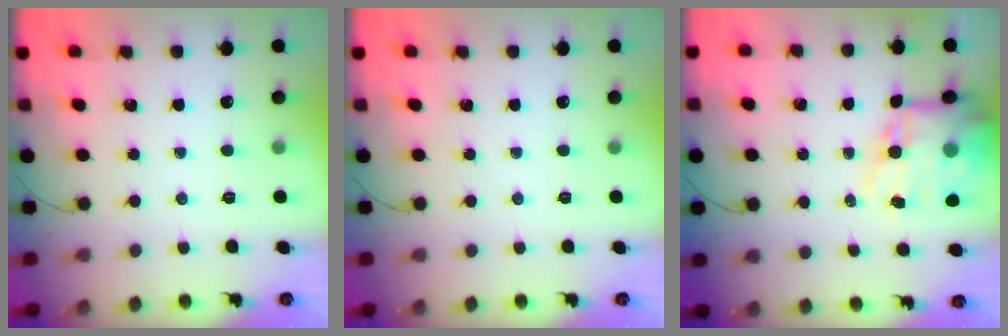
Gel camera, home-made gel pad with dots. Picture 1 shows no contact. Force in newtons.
{"total": 0.0}
{"total": 18.1, "press": 17.6, "slide": 4.2}